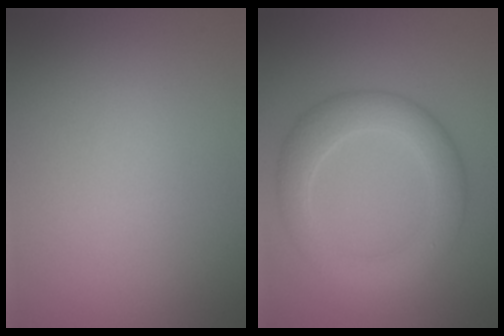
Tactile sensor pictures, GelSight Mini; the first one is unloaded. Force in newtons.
{"total": 4.8, "press": 4.8, "slide": 0.3}